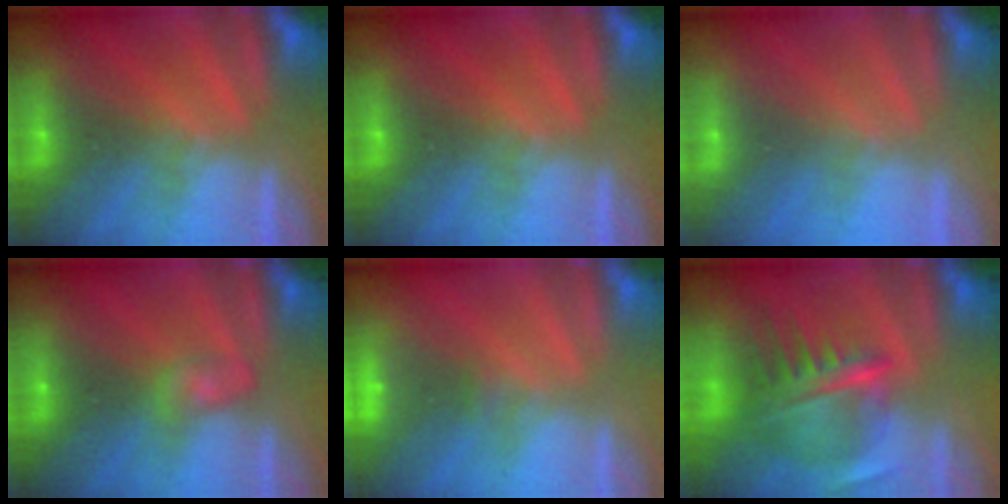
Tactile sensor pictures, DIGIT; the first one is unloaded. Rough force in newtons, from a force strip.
{"total": 0.0}
{"total": 2.9}
{"total": 2.3}
{"total": 1.7}
{"total": 5.8}